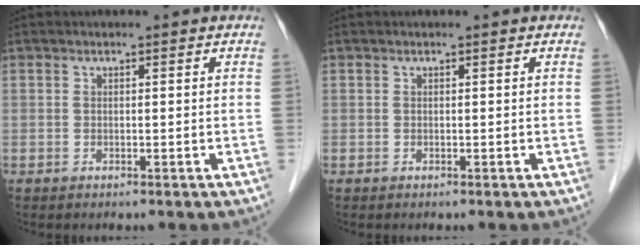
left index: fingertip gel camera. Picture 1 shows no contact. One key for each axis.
{"total": 0.0}